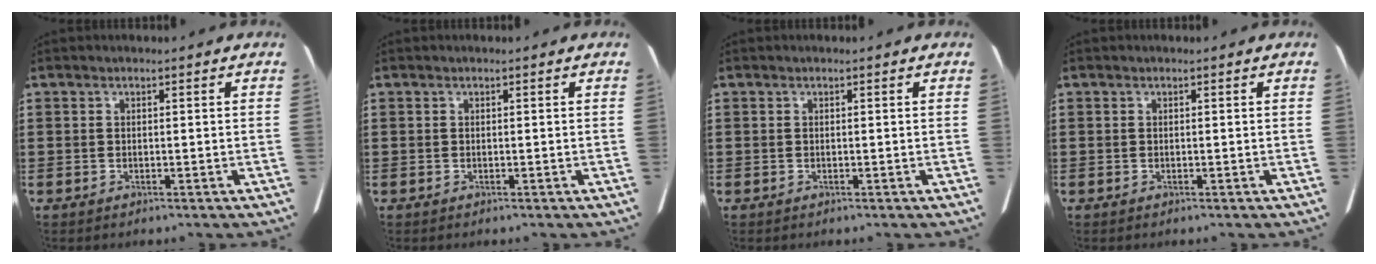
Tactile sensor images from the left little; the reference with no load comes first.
{"total": 0.0}
{"total": 0.0}
{"total": 0.0}